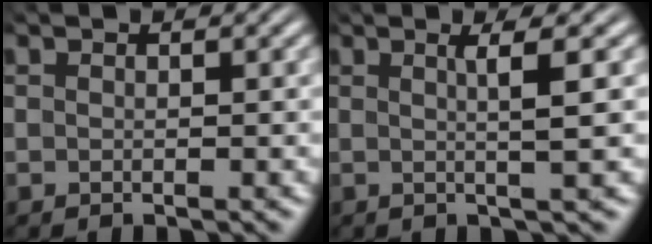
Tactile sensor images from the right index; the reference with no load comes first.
{"total": 2.8, "force": [0.7, -0.8, 2.6], "torque": [-0.042, 0.002, 0.011]}